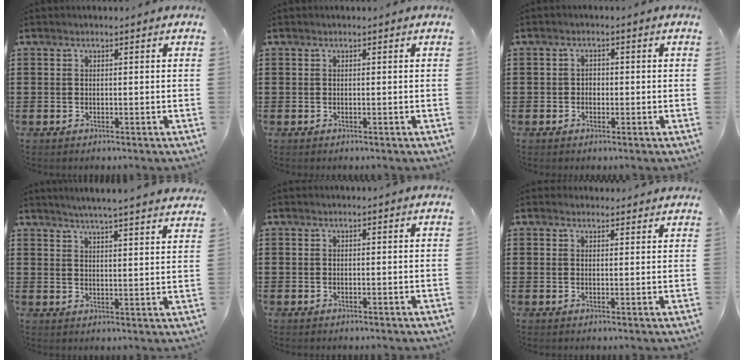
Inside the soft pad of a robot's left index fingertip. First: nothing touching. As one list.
[{"total": 0.0}, {"total": 1.4, "force": [-0.6, 1.1, 0.5], "torque": [-0.014, 0.003, -0.014]}, {"total": 4.2, "force": [4.0, -0.9, 0.9], "torque": [-0.031, -0.022, 0.069]}, {"total": 0.0}, {"total": 1.6, "force": [1.5, 0.5, 0.1], "torque": [-0.005, 0.004, 0.030]}]